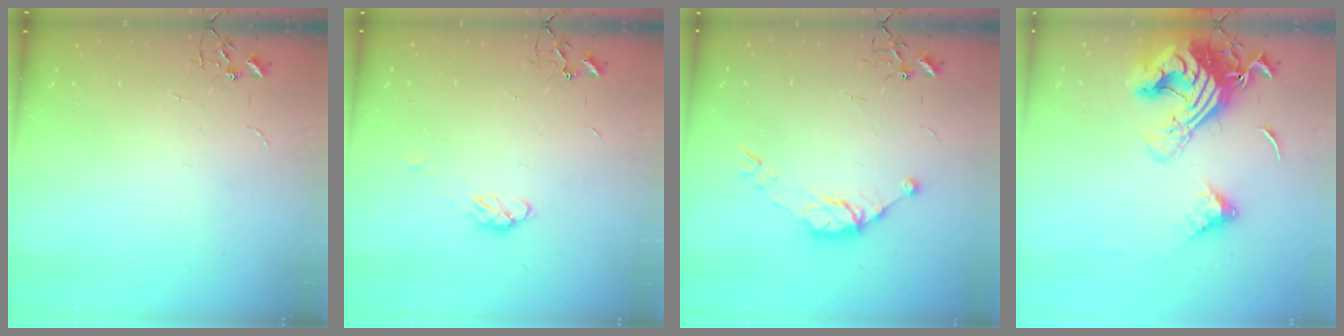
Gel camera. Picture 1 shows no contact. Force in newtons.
{"total": 6.2, "press": 6.2, "slide": 0.8}
{"total": 9.8, "press": 9.8, "slide": 0.9}
{"total": 21.6, "press": 21.5, "slide": 2.7}